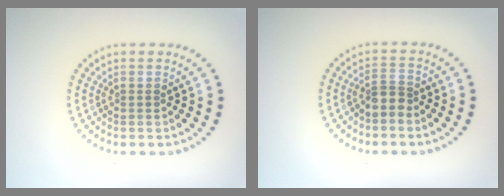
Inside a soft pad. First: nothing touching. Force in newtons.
{"total": 2.0, "press": 1.4, "slide": 1.4}